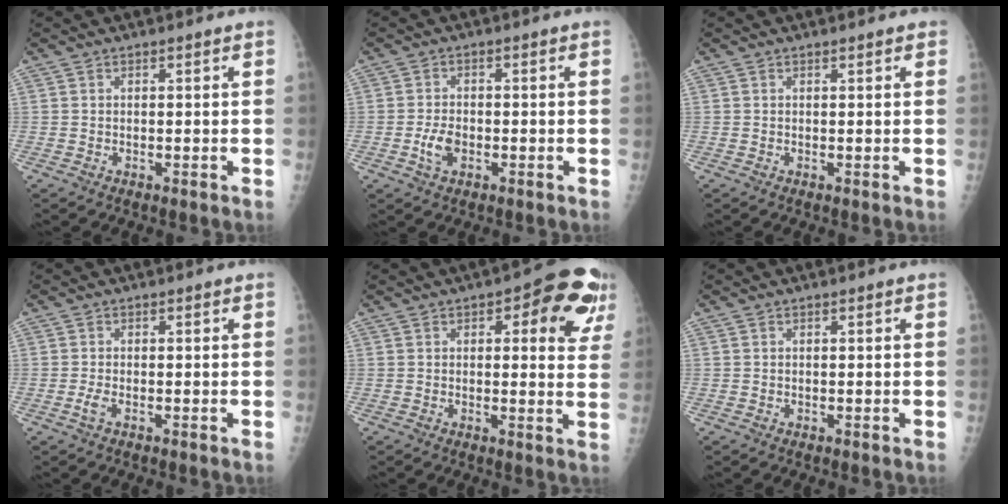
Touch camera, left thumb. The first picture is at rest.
{"total": 4.0, "force": [-1.3, 2.5, 2.8], "torque": [-0.052, 0.008, -0.022]}
{"total": 0.9, "force": [0.6, 0.3, 0.6], "torque": [-0.009, -0.001, 0.005]}
{"total": 1.5, "force": [-0.5, 0.6, 1.3], "torque": [-0.030, -0.002, -0.012]}
{"total": 13.2, "force": [5.7, 5.3, 10.6], "torque": [-0.079, -0.012, 0.057]}
{"total": 0.0}